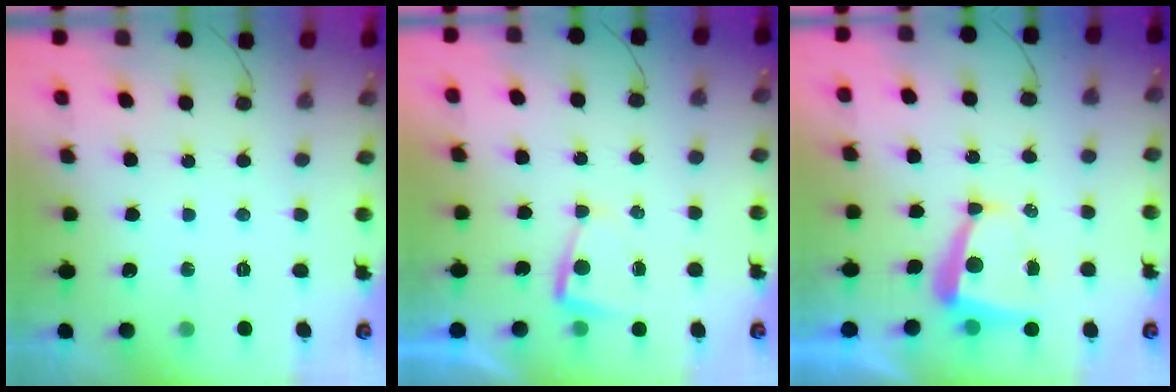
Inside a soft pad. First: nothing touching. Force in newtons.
{"total": 2.4, "press": 2.3, "slide": 0.4}
{"total": 6.0, "press": 5.9, "slide": 0.6}